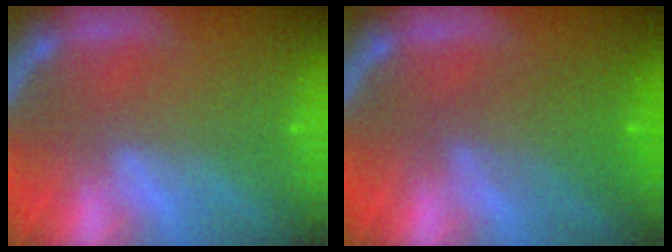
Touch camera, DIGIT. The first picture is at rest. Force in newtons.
{"total": 4.1}